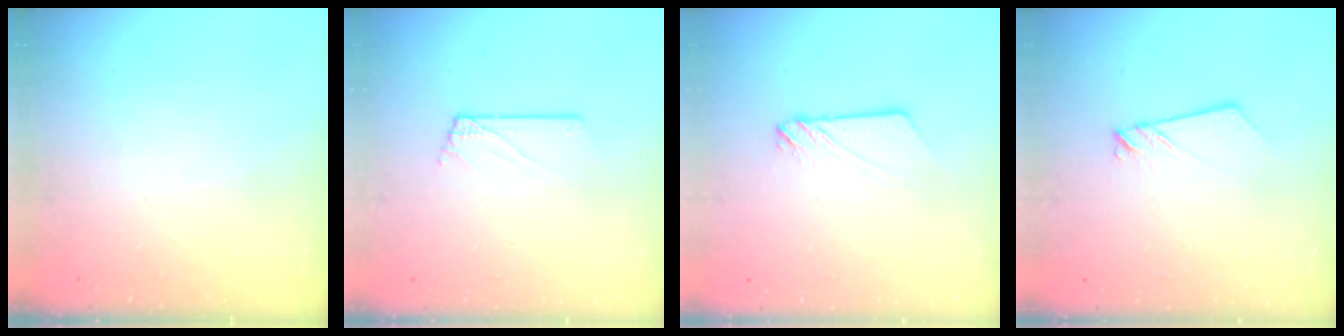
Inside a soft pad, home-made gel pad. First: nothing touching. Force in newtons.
{"total": 1.5, "press": 1.5, "slide": 0.1}
{"total": 3.0, "press": 3.0, "slide": 0.2}
{"total": 2.5, "press": 2.5, "slide": 0.1}